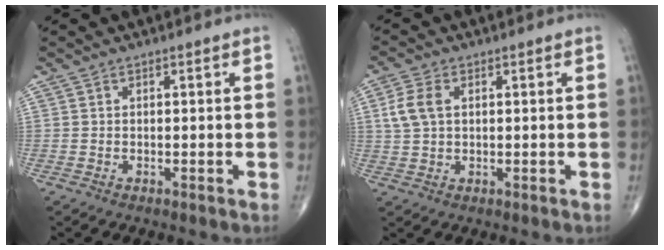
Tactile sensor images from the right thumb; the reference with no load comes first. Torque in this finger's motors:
{"motor_torque": [-0.31, 0.46, 0.47, 0.08, 0.04]}